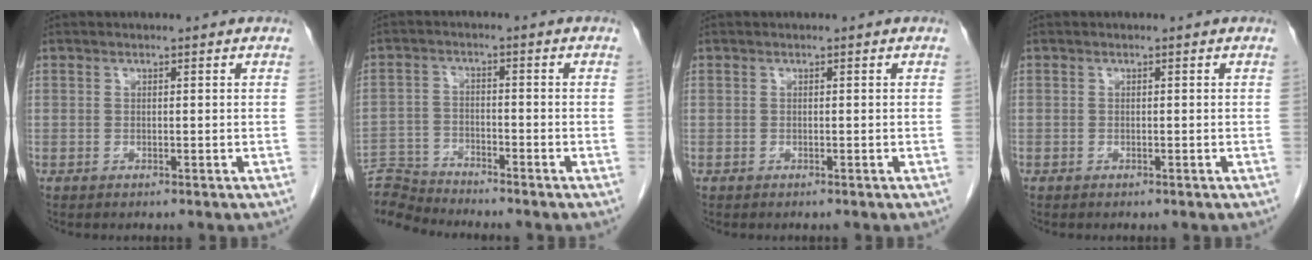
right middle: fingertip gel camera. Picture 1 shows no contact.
{"total": 6.8, "force": [-6.7, -0.8, -0.6], "torque": [0.006, 0.001, -0.128]}
{"total": 0.0}
{"total": 0.0}